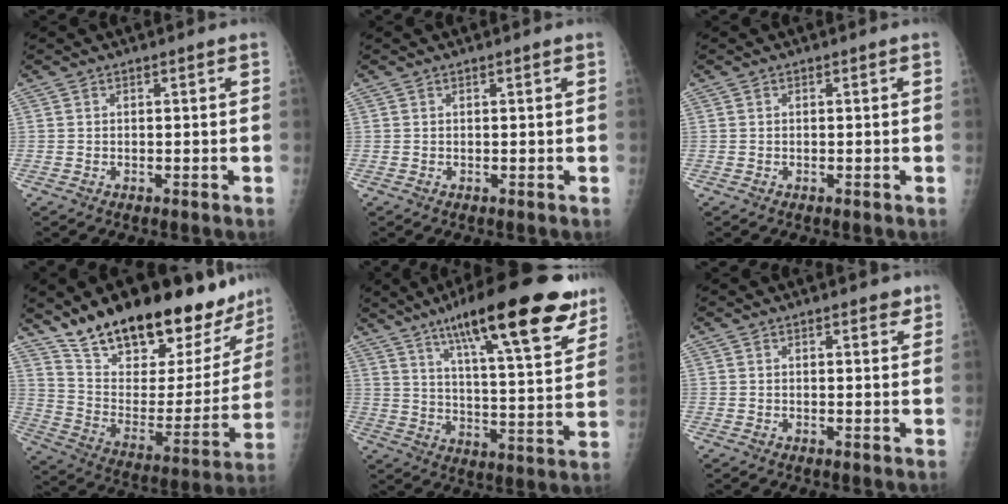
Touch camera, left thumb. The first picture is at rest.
{"total": 0.5, "force": [0.4, 0.1, 0.4], "torque": [-0.007, 0.000, 0.003]}
{"total": 0.0}
{"total": 29.0, "force": [22.3, 10.9, 15.1], "torque": [-0.197, -0.094, 0.340]}
{"total": 24.7, "force": [15.6, 5.5, 18.4], "torque": [-0.252, -0.048, 0.239]}
{"total": 2.7, "force": [2.0, 1.0, 1.5], "torque": [-0.006, -0.007, 0.021]}